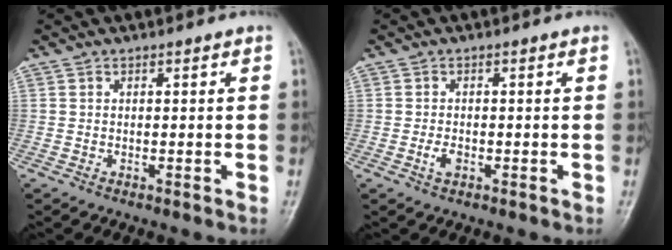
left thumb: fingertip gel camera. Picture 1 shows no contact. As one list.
[{"total": 1.9, "force": [-0.6, 1.1, 1.4], "torque": [-0.027, 0.001, -0.012]}]